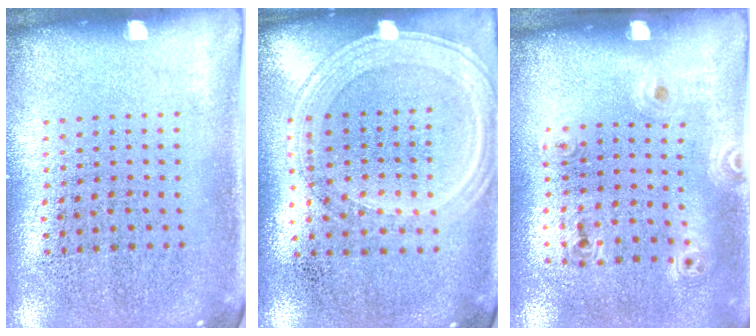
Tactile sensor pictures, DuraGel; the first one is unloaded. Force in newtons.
{"total": 1.2, "press": 1.2, "slide": 0.3}
{"total": 1.2, "press": 0.9, "slide": 0.8}